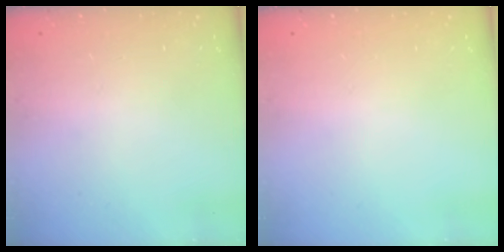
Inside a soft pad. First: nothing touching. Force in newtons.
{"total": 0.0}